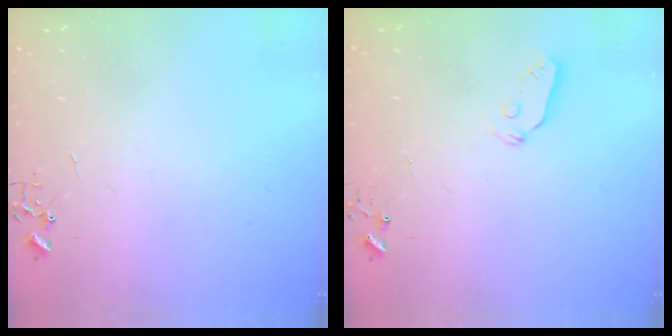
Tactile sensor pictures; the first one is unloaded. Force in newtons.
{"total": 5.3, "press": 5.2, "slide": 0.3}